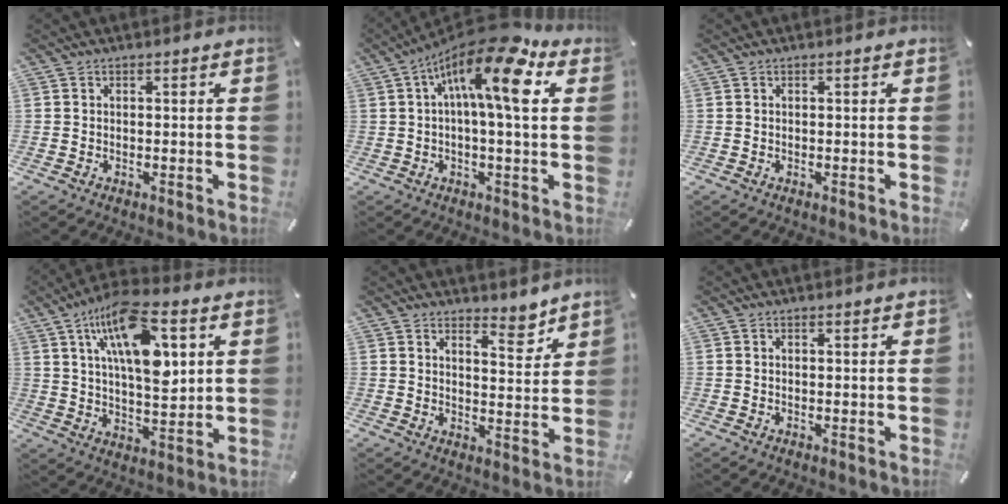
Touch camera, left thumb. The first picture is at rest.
{"total": 15.9, "force": [5.6, 4.1, 14.3], "torque": [-0.236, -0.032, 0.083]}
{"total": 0.0}
{"total": 17.5, "force": [7.7, 7.4, 13.9], "torque": [-0.249, -0.016, 0.124]}
{"total": 6.3, "force": [5.2, 2.7, 2.2], "torque": [-0.003, -0.047, 0.085]}
{"total": 0.0}